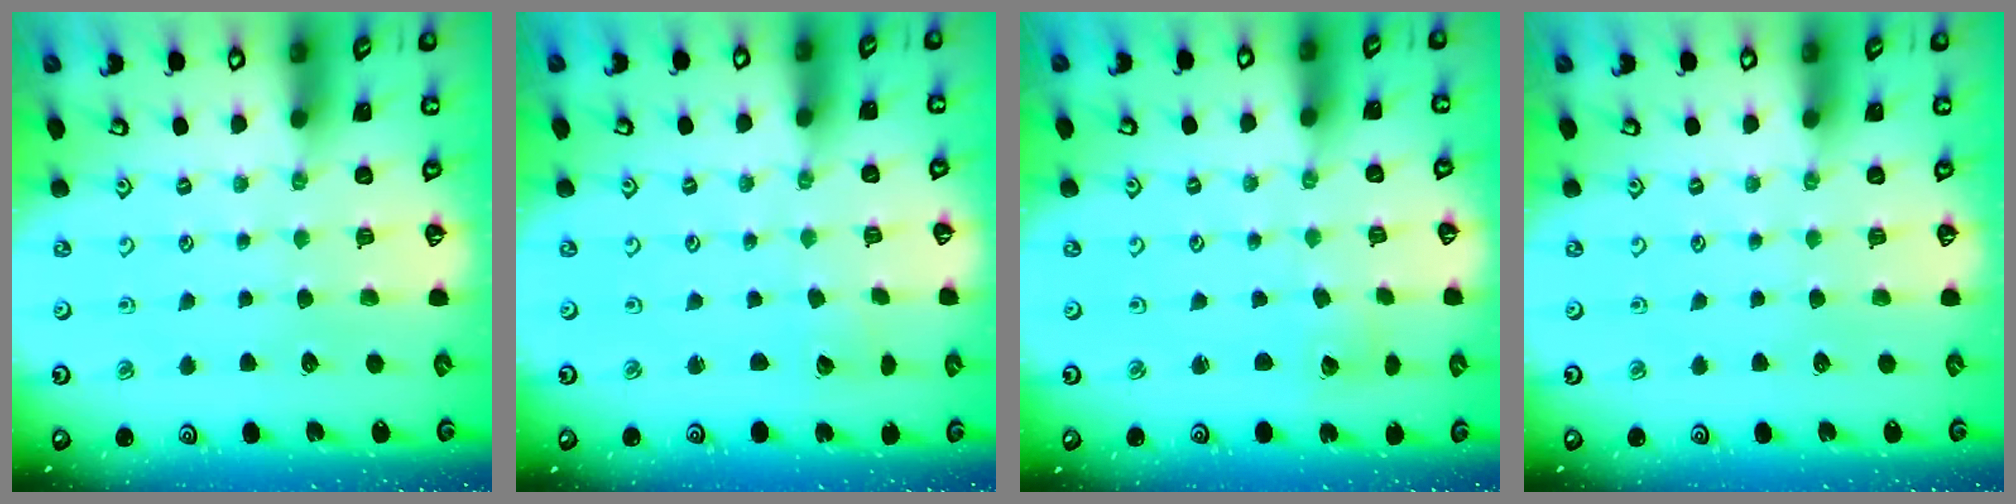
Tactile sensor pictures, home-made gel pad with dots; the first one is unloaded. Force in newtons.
{"total": 1.6, "press": 1.6, "slide": 0.0}
{"total": 2.0, "press": 2.0, "slide": 0.1}
{"total": 0.0}